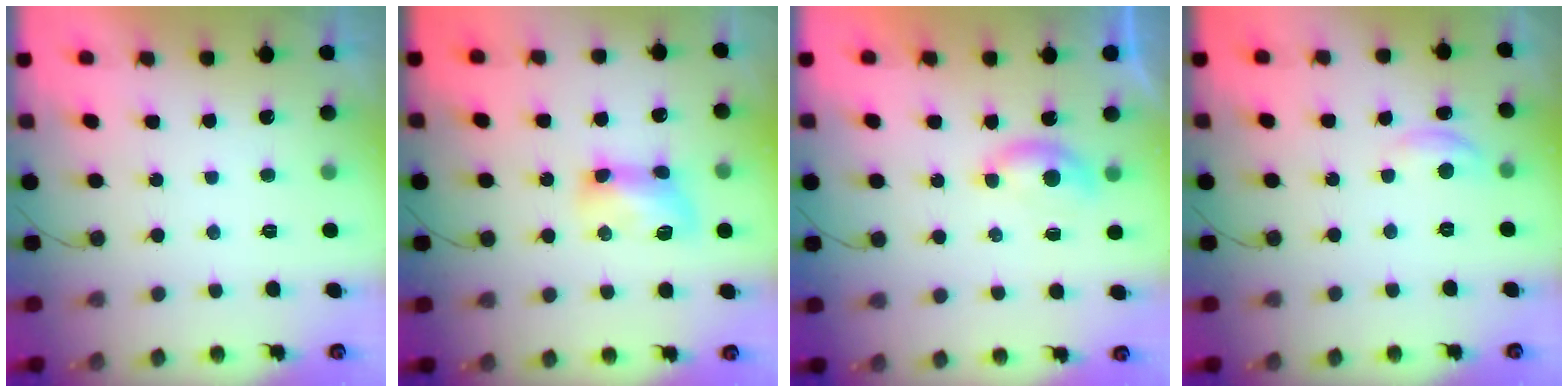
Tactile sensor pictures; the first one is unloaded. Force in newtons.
{"total": 9.4, "press": 9.4, "slide": 0.7}
{"total": 3.6, "press": 3.6, "slide": 0.5}
{"total": 4.0, "press": 4.0, "slide": 0.2}